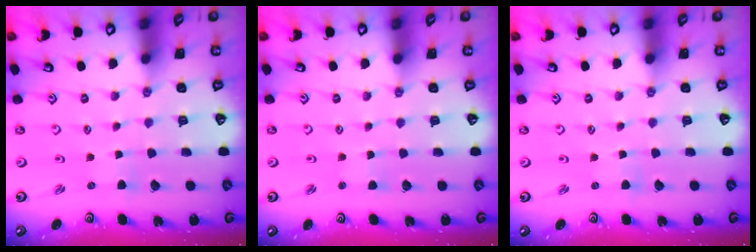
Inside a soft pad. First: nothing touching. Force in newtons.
{"total": 0.7, "press": 0.7, "slide": 0.0}
{"total": 0.0}